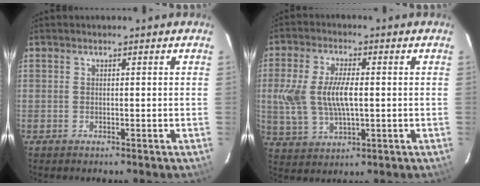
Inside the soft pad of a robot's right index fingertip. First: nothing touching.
{"total": 11.1, "force": [0.2, 5.2, 9.8], "torque": [-0.211, 0.003, 0.010]}